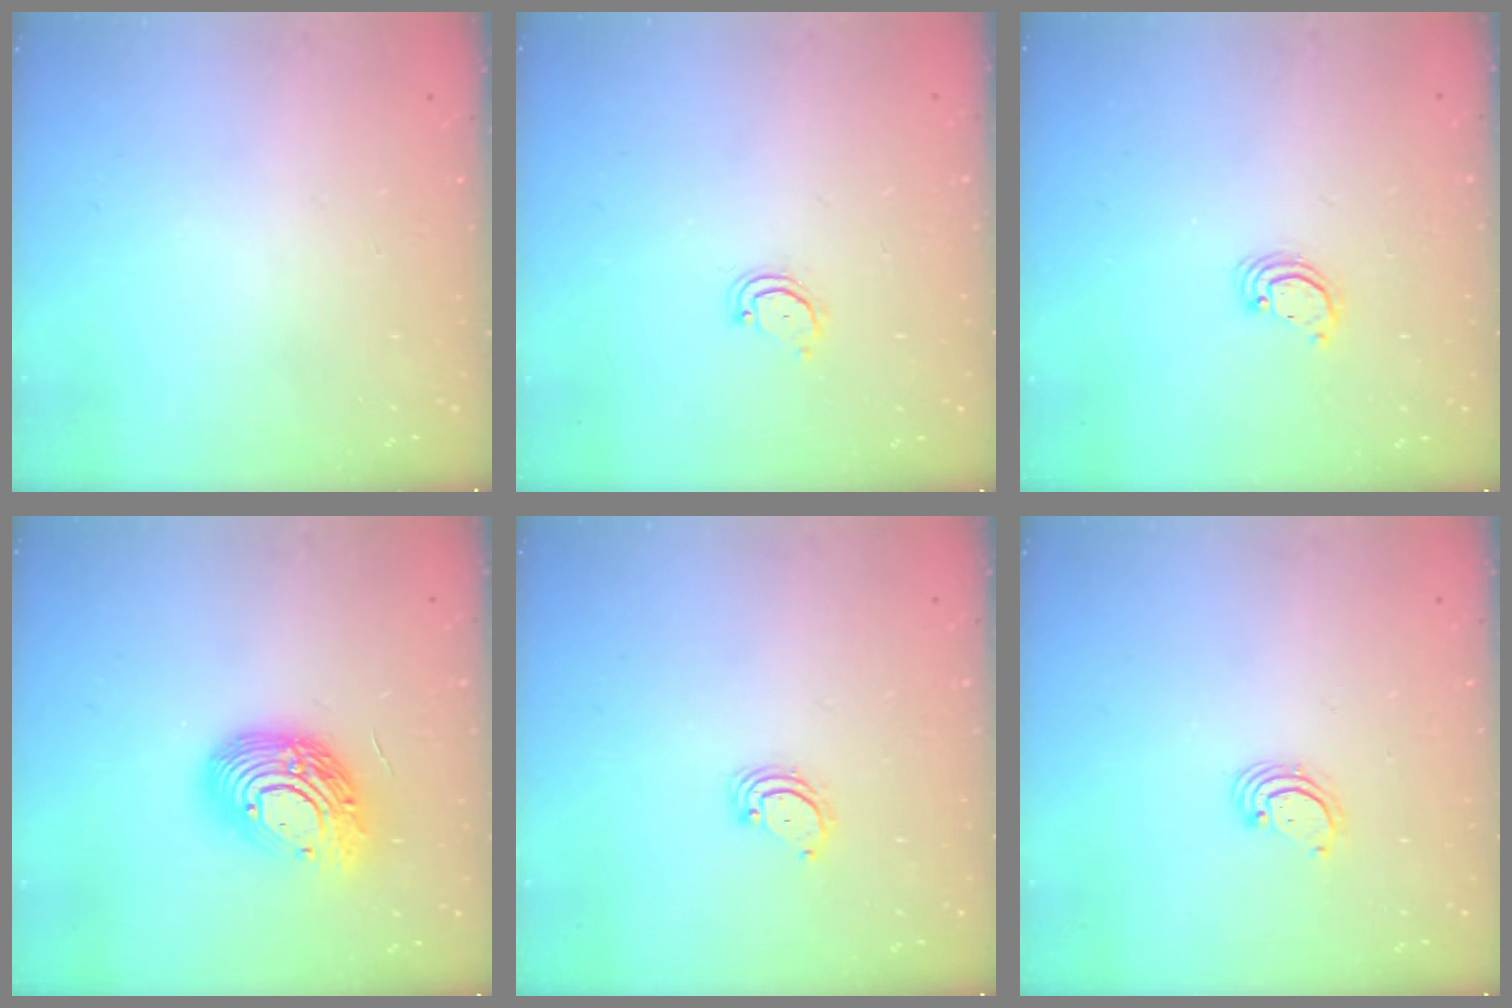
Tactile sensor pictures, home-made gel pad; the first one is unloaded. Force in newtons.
{"total": 3.3, "press": 3.3, "slide": 0.3}
{"total": 2.6, "press": 2.6, "slide": 0.2}
{"total": 15.7, "press": 15.7, "slide": 1.1}
{"total": 2.8, "press": 2.8, "slide": 0.3}
{"total": 2.5, "press": 2.5, "slide": 0.3}